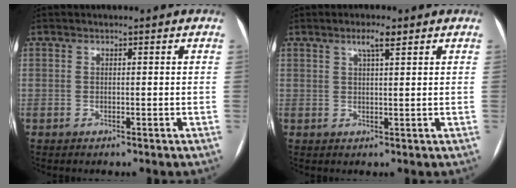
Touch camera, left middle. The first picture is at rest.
{"total": 2.8, "force": [1.7, 0.2, 2.2], "torque": [-0.042, 0.004, 0.028]}